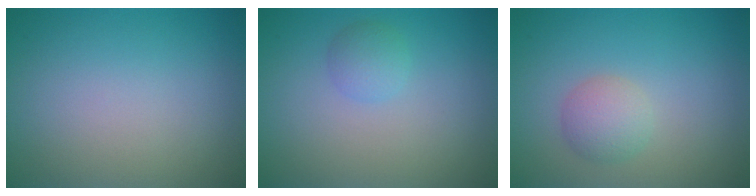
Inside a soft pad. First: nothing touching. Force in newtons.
{"total": 1.5, "press": 1.5, "slide": 0.0}
{"total": 2.3, "press": 2.3, "slide": 0.0}